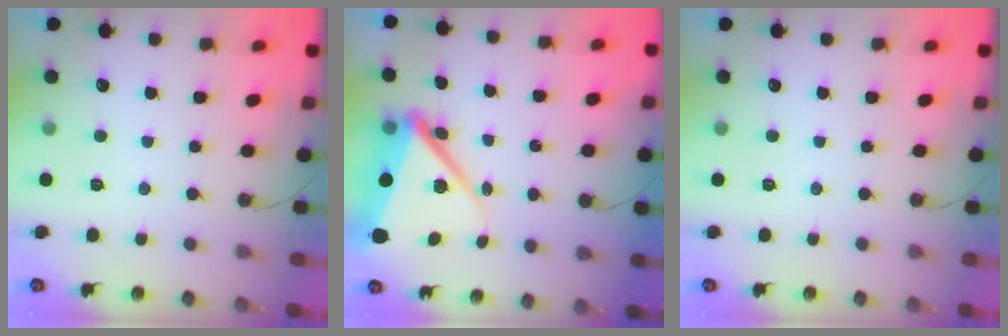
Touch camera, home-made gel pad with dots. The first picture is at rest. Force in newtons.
{"total": 13.6, "press": 13.5, "slide": 1.7}
{"total": 0.0}